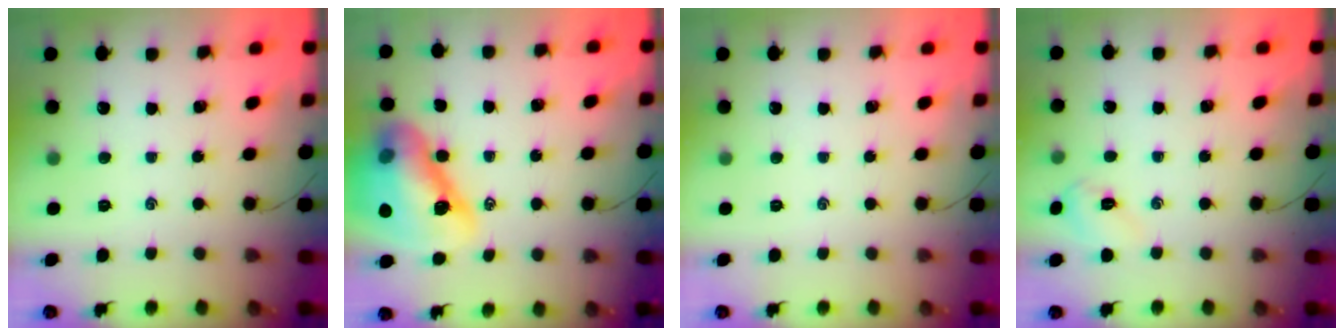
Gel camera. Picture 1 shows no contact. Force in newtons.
{"total": 19.3, "press": 18.5, "slide": 5.4}
{"total": 0.0}
{"total": 3.5, "press": 3.4, "slide": 0.9}